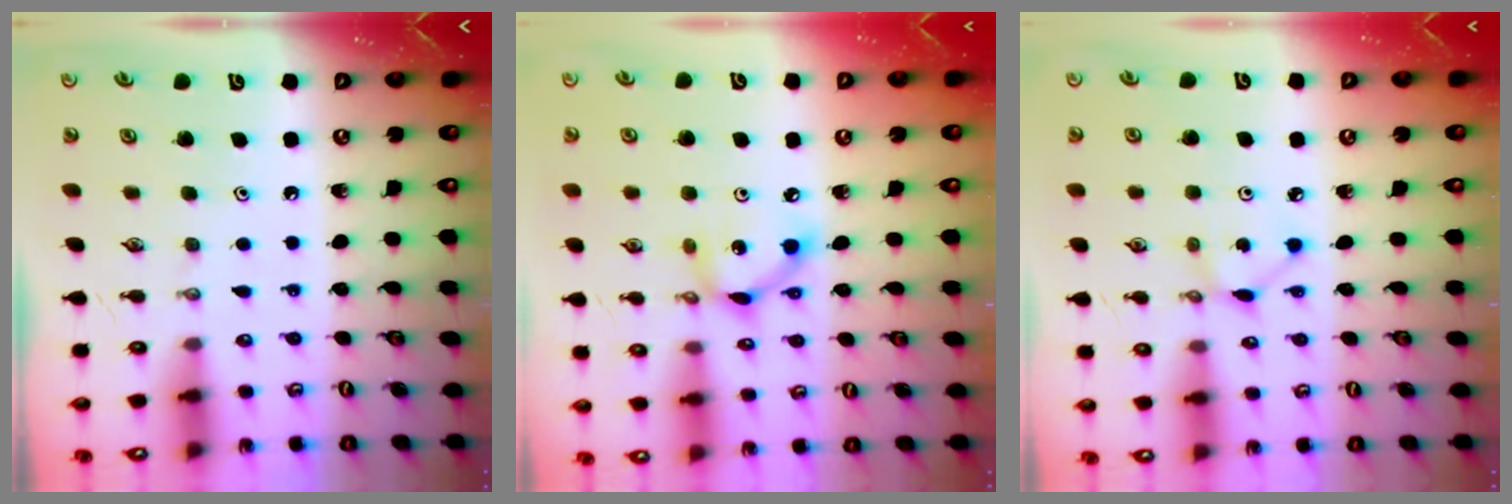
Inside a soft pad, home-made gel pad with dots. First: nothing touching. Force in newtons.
{"total": 8.5, "press": 8.5, "slide": 0.5}
{"total": 2.8, "press": 2.8, "slide": 0.1}